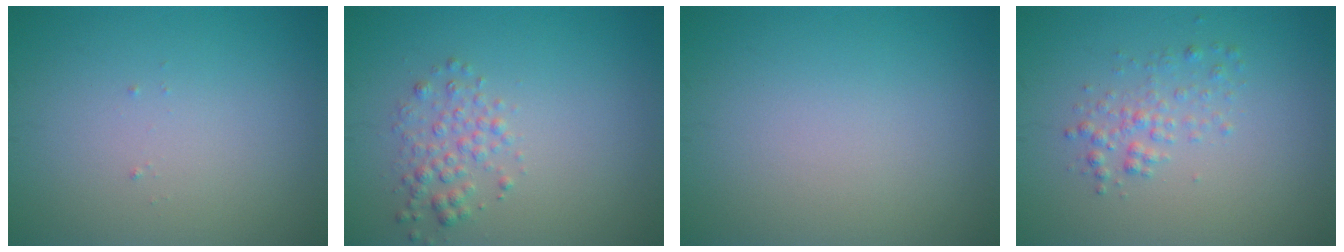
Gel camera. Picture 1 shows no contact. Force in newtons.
{"total": 2.0, "press": 2.0, "slide": 0.1}
{"total": 0.0}
{"total": 1.8, "press": 1.8, "slide": 0.0}